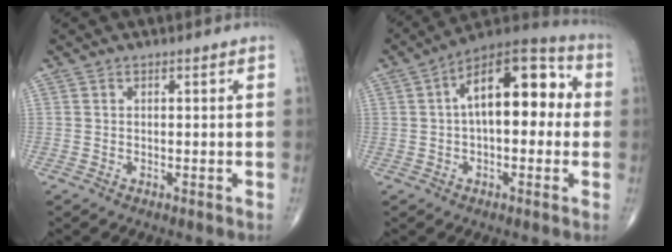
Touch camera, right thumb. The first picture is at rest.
{"total": 16.8, "force": [2.3, 8.2, 14.5], "torque": [-0.196, 0.044, 0.024]}